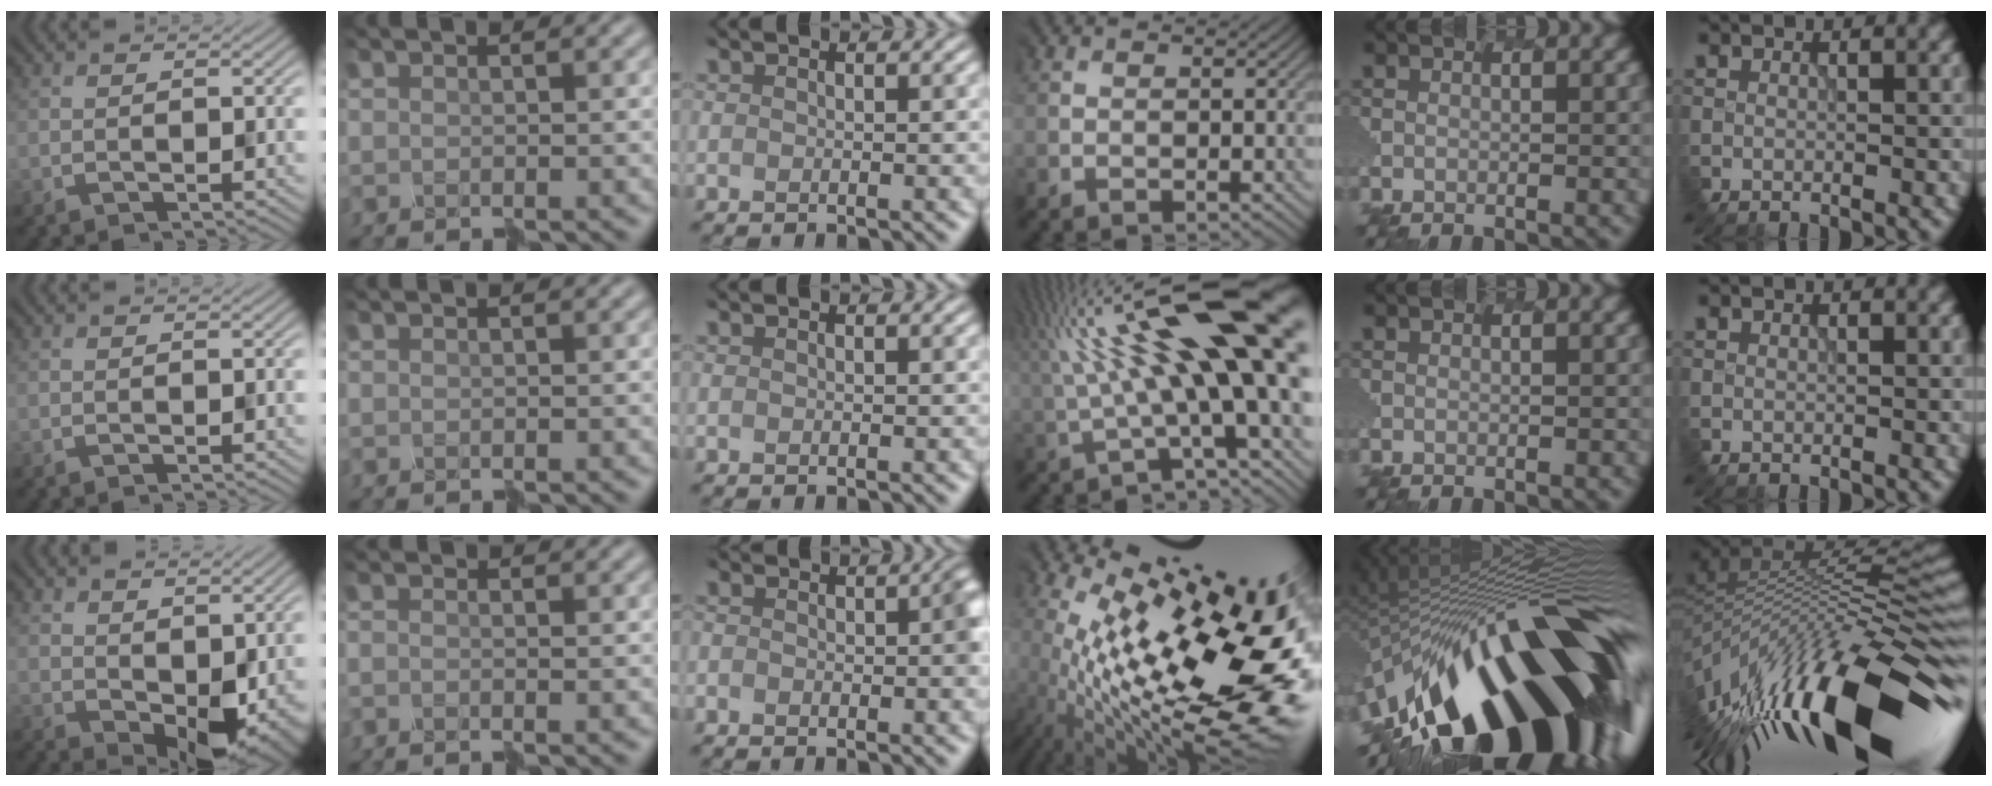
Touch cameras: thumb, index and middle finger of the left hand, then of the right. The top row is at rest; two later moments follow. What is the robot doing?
{"motion": "disassemble", "object": "hinged tin"}